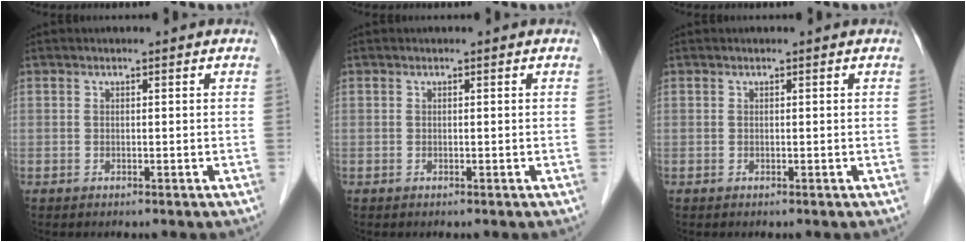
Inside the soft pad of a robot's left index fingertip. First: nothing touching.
{"total": 0.0}
{"total": 0.0}